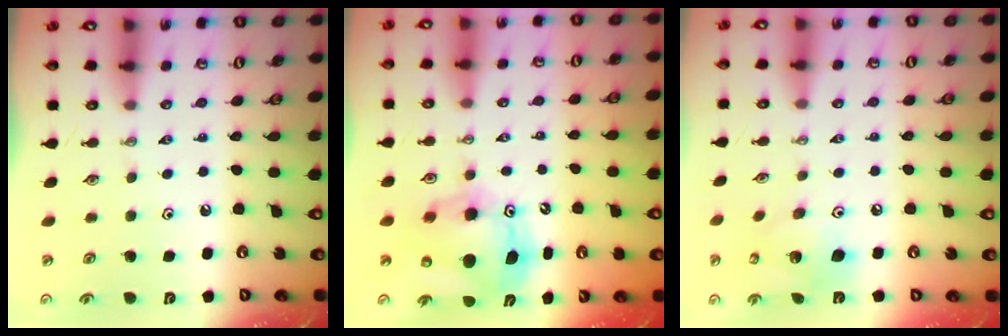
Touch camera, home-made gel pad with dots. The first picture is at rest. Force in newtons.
{"total": 12.4, "press": 12.2, "slide": 2.4}
{"total": 15.3, "press": 15.0, "slide": 3.3}